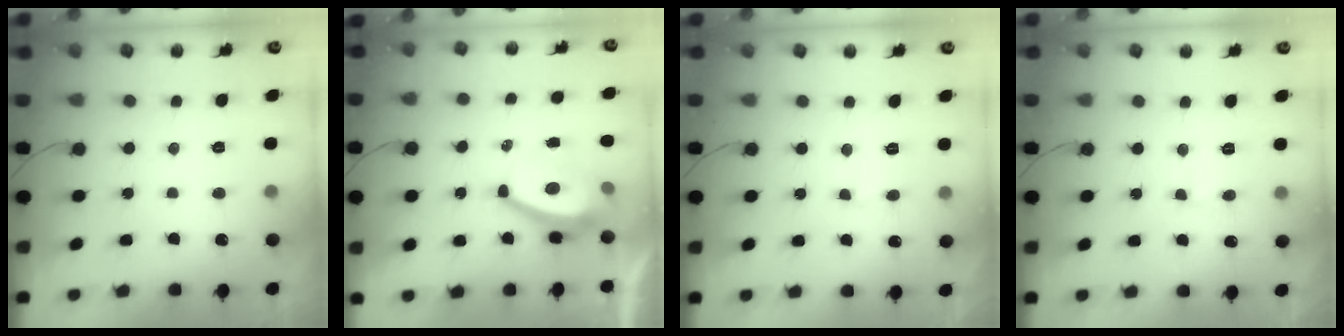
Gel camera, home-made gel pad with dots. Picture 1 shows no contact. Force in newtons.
{"total": 7.7, "press": 7.7, "slide": 0.5}
{"total": 2.6, "press": 2.6, "slide": 0.3}
{"total": 3.0, "press": 3.0, "slide": 0.3}